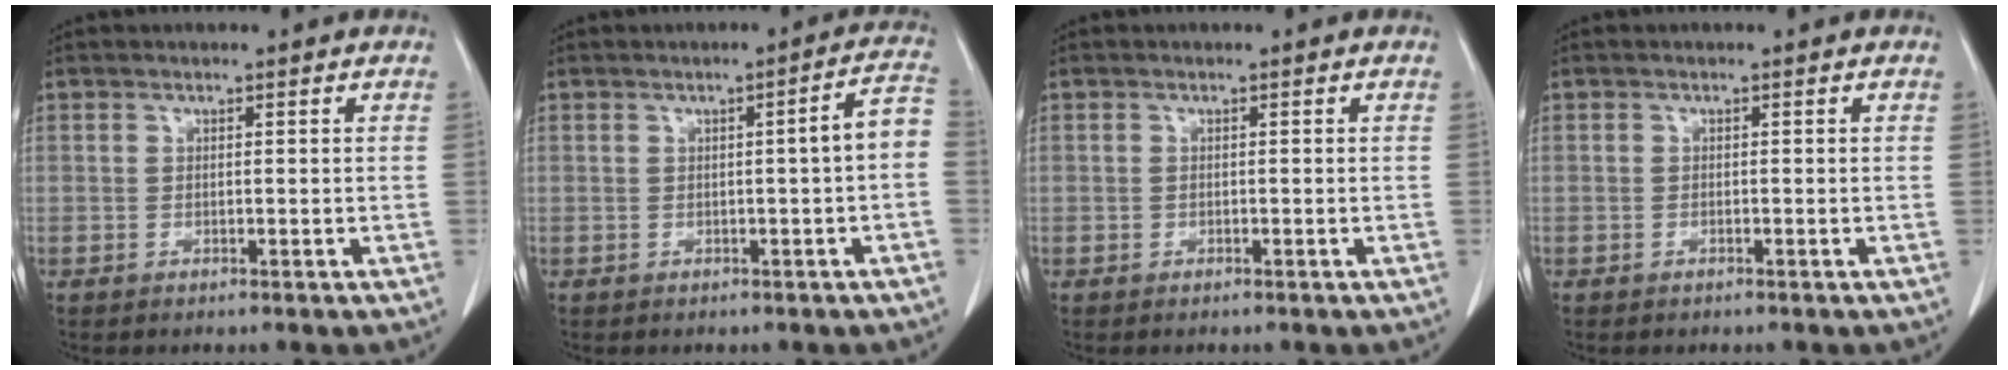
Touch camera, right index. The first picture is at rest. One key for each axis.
{"total": 4.6, "fx": -0.5, "fy": -0.1, "fz": 4.5, "tx": -0.055, "ty": 0.013, "tz": -0.008}
{"total": 0.0}
{"total": 0.0}